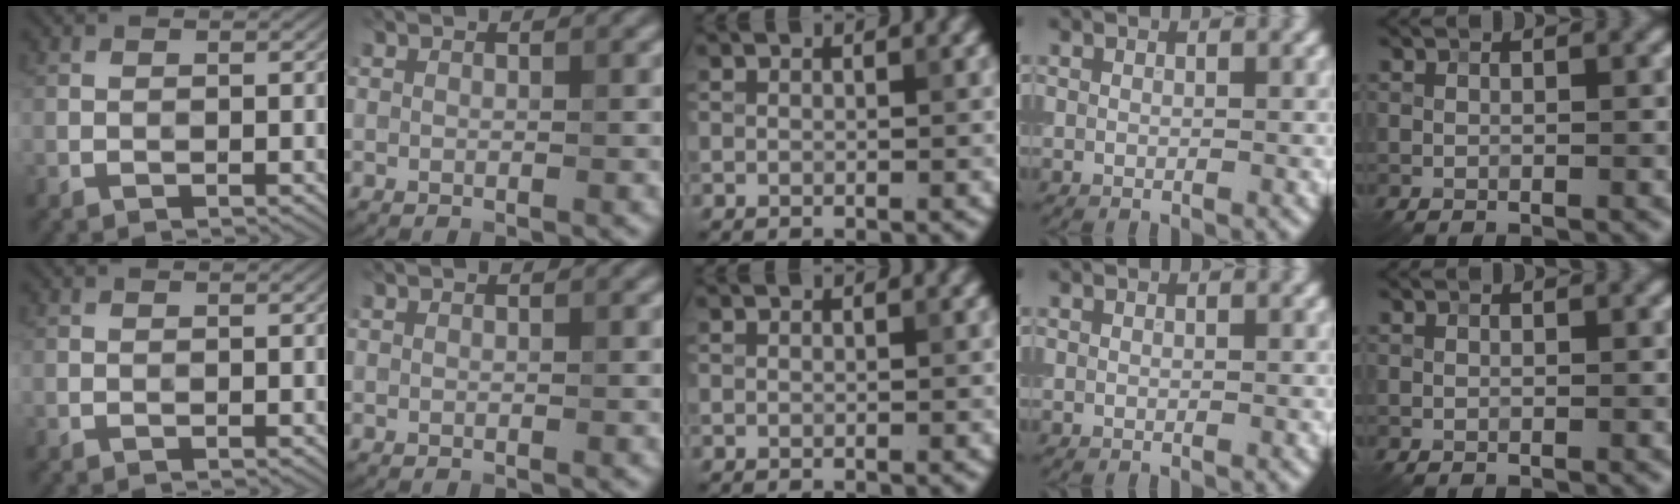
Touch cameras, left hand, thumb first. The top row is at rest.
{}